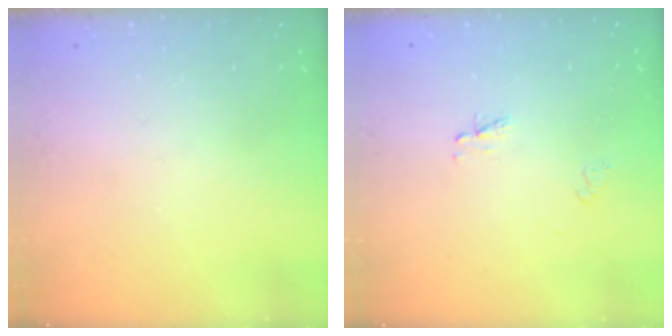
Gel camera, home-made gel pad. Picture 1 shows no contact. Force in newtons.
{"total": 2.3, "press": 2.2, "slide": 0.2}